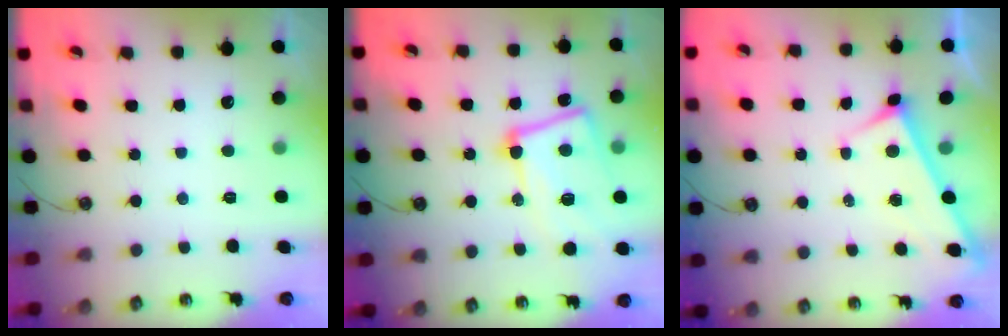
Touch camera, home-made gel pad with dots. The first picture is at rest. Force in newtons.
{"total": 14.1, "press": 13.9, "slide": 2.5}
{"total": 3.4, "press": 3.3, "slide": 0.3}